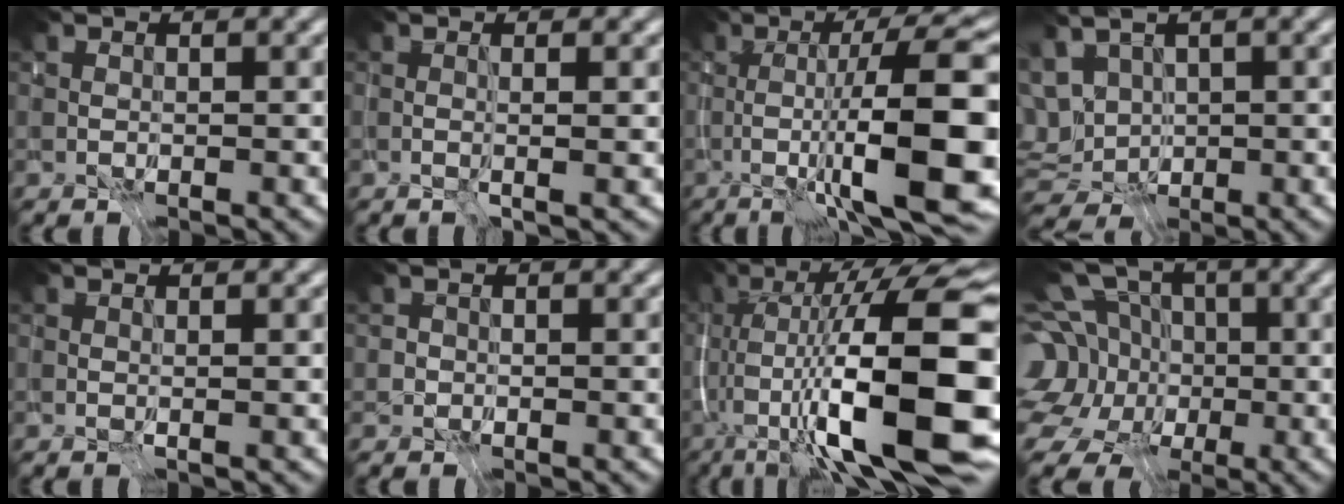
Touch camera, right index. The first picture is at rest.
{"total": 1.4, "force": [-0.4, -1.1, 0.8], "torque": [0.015, -0.014, -0.004]}
{"total": 11.5, "force": [-3.6, -0.6, 10.9], "torque": [-0.138, -0.010, -0.050]}
{"total": 4.8, "force": [-0.2, 3.2, 3.6], "torque": [-0.058, -0.003, 0.001]}
{"total": 1.4, "force": [0.0, -1.2, -0.6], "torque": [0.021, -0.012, 0.004]}
{"total": 0.7, "force": [-0.3, -0.3, -0.6], "torque": [0.016, -0.003, -0.005]}
{"total": 14.5, "force": [-4.9, 0.2, 13.7], "torque": [-0.183, 0.020, -0.077]}
{"total": 12.9, "force": [-1.7, 10.9, 6.6], "torque": [-0.166, 0.007, -0.042]}